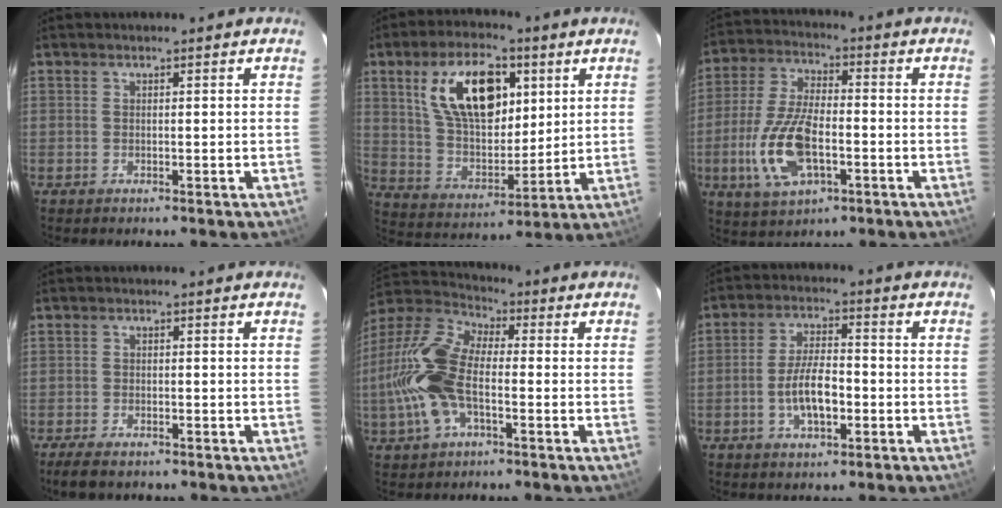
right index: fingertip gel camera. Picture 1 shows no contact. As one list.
[{"total": 17.5, "force": [6.7, 9.3, 13.3], "torque": [-0.239, 0.017, 0.130]}, {"total": 14.1, "force": [-4.2, 6.4, 11.8], "torque": [-0.257, -0.004, -0.075]}, {"total": 4.8, "force": [-3.7, 1.8, 2.5], "torque": [-0.066, -0.016, -0.066]}, {"total": 16.1, "force": [-3.2, 7.8, 13.8], "torque": [-0.298, 0.007, -0.069]}, {"total": 7.8, "force": [-2.4, 3.1, 6.7], "torque": [-0.131, 0.003, -0.038]}]